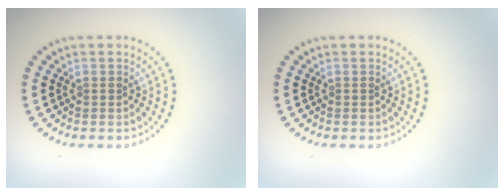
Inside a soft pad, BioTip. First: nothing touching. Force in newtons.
{"total": 0.0}